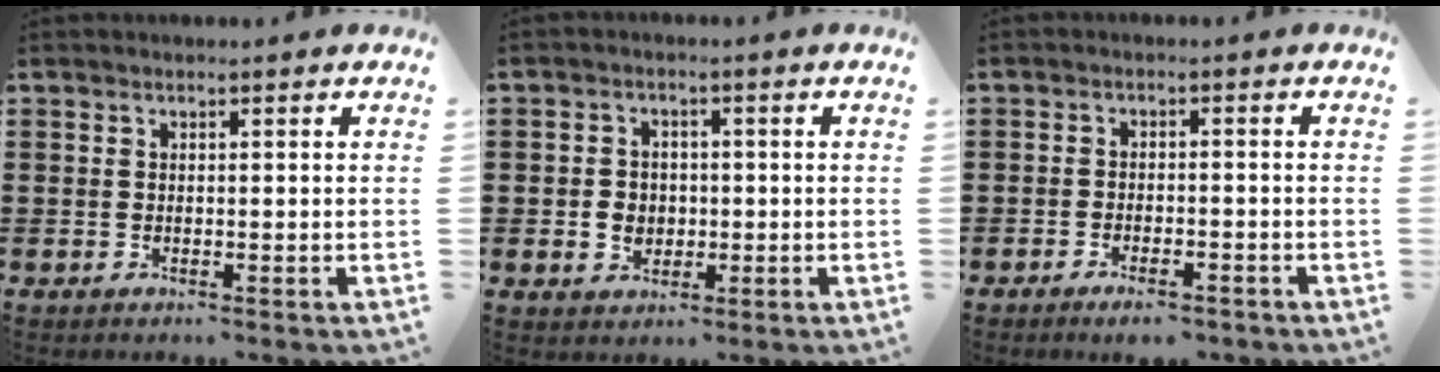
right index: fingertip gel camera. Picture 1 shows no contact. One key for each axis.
{"total": 3.2, "fx": -0.4, "fy": 2.9, "fz": 1.3, "tx": -0.026, "ty": 0.003, "tz": -0.014}
{"total": 2.3, "fx": -2.0, "fy": 0.3, "fz": 1.0, "tx": -0.020, "ty": 0.001, "tz": -0.038}